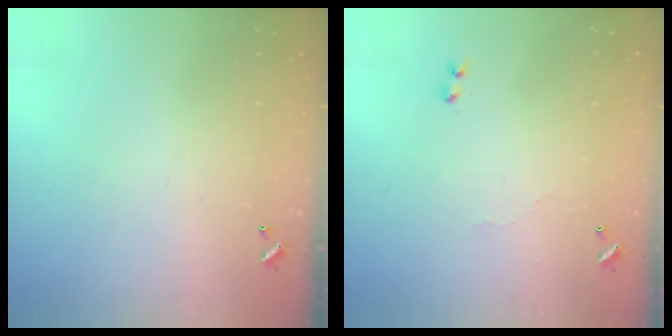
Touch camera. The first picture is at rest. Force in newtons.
{"total": 3.0, "press": 2.9, "slide": 0.6}